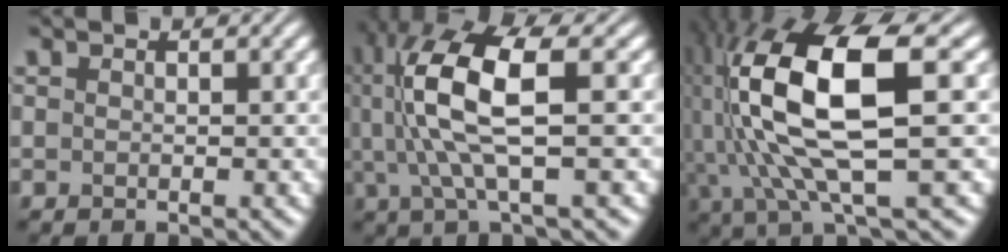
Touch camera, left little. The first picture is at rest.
{"total": 8.8, "force": [1.0, 2.6, 8.4], "torque": [-0.178, 0.004, 0.024]}
{"total": 13.2, "force": [1.3, 4.3, 12.5], "torque": [-0.258, 0.000, 0.028]}